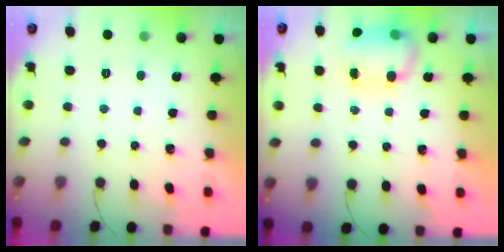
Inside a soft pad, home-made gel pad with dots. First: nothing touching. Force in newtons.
{"total": 8.4, "press": 8.4, "slide": 0.8}